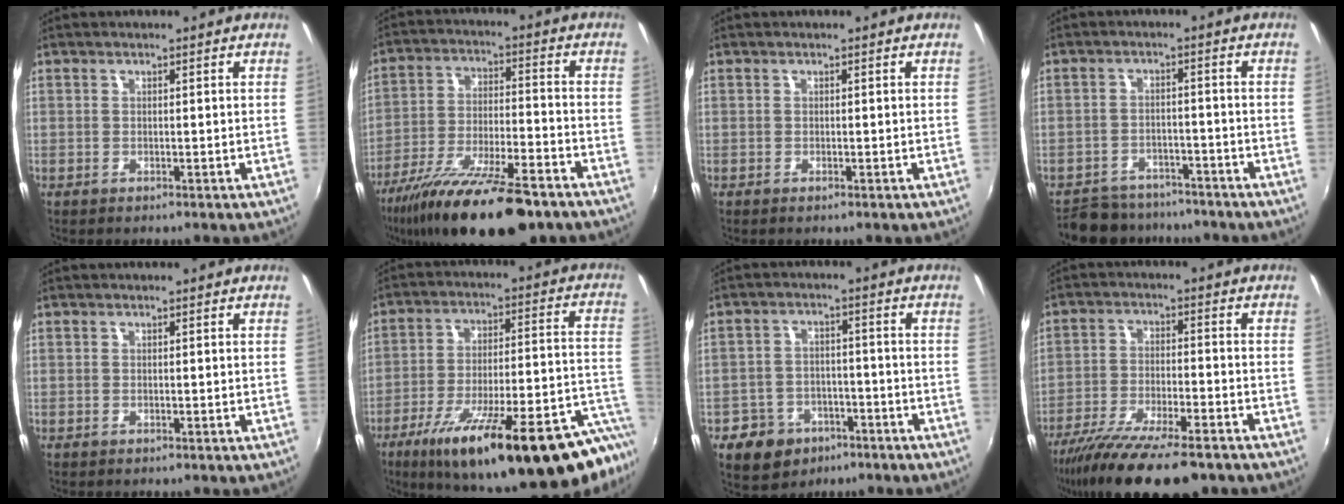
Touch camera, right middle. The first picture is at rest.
{"total": 21.3, "force": [-15.6, 5.5, 13.5], "torque": [-0.255, -0.048, -0.256]}
{"total": 0.0}
{"total": 10.6, "force": [-9.1, 4.7, 2.4], "torque": [-0.067, 0.002, -0.133]}
{"total": 0.0}
{"total": 29.9, "force": [-20.3, 3.8, 21.6], "torque": [-0.298, -0.049, -0.296]}
{"total": 9.7, "force": [-5.5, 7.3, 3.3], "torque": [-0.096, 0.018, -0.070]}
{"total": 17.0, "force": [-13.1, 4.0, 10.1], "torque": [-0.202, -0.044, -0.219]}